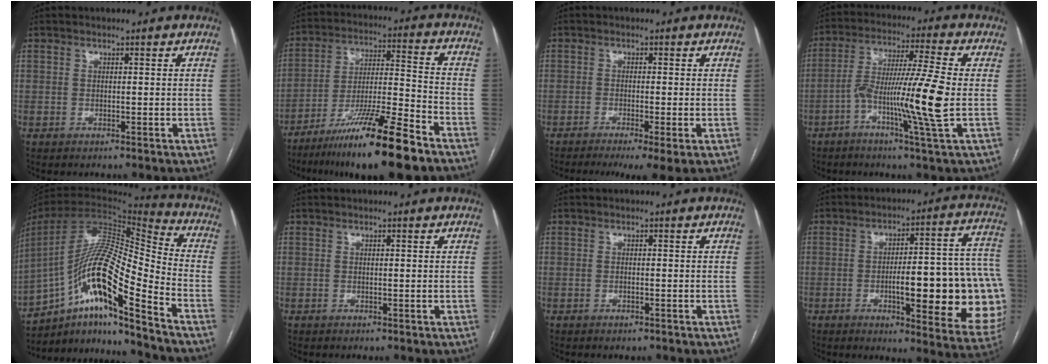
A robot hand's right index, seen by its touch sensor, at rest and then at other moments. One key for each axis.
{"total": 17.6, "fx": -12.2, "fy": 0.1, "fz": 12.6, "tx": -0.217, "ty": -0.029, "tz": -0.214}
{"total": 6.6, "fx": -4.2, "fy": 0.3, "fz": 5.2, "tx": -0.074, "ty": -0.013, "tz": -0.067}
{"total": 12.4, "fx": -2.9, "fy": -1.1, "fz": 12.0, "tx": -0.227, "ty": 0.001, "tz": -0.058}
{"total": 19.7, "fx": -11.5, "fy": 1.6, "fz": 15.9, "tx": -0.305, "ty": 0.007, "tz": -0.206}
{"total": 0.0}
{"total": 0.6, "fx": -0.4, "fy": 0.2, "fz": 0.4, "tx": -0.010, "ty": -0.001, "tz": -0.004}
{"total": 22.6, "fx": -3.9, "fy": 4.6, "fz": 21.8, "tx": -0.200, "ty": 0.025, "tz": -0.034}